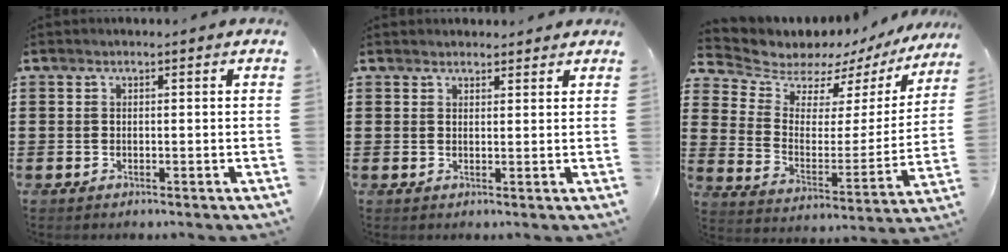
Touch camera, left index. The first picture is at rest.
{"total": 1.9, "force": [1.8, 0.5, 0.0], "torque": [-0.004, 0.002, 0.036]}
{"total": 5.9, "force": [5.4, 2.3, 0.6], "torque": [-0.045, -0.049, 0.090]}